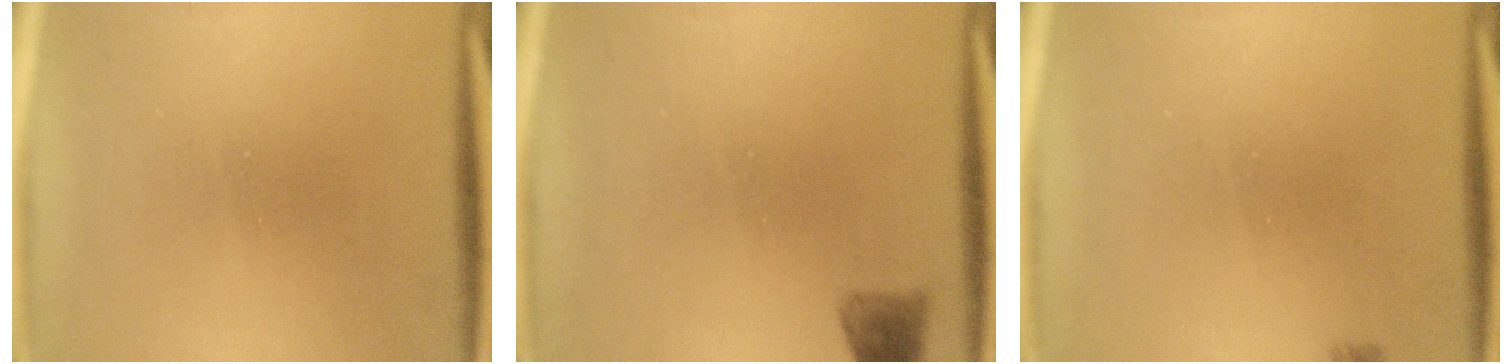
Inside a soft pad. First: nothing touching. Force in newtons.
{"total": 2.0}
{"total": 1.1}